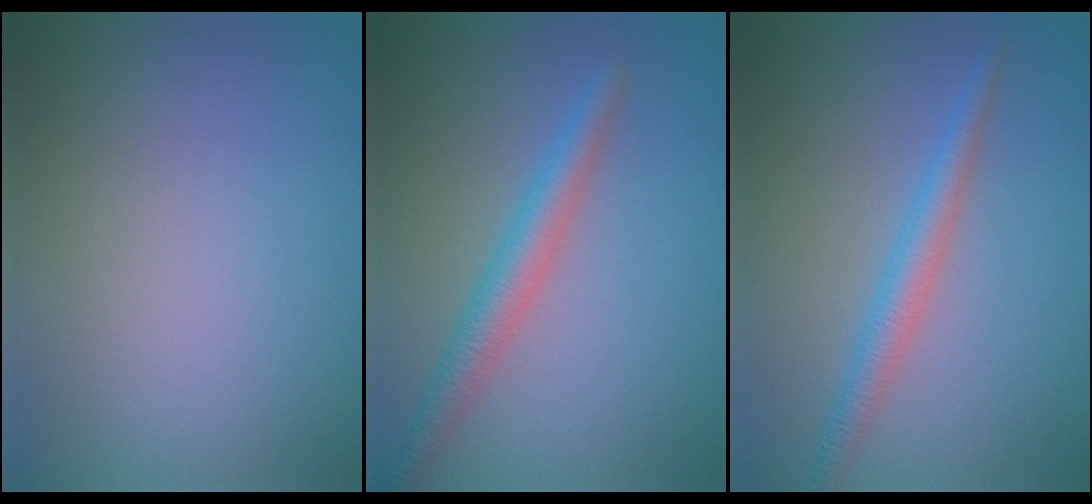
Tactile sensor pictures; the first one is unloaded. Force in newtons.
{"total": 3.3, "press": 3.3, "slide": 0.1}
{"total": 2.6, "press": 2.6, "slide": 0.0}